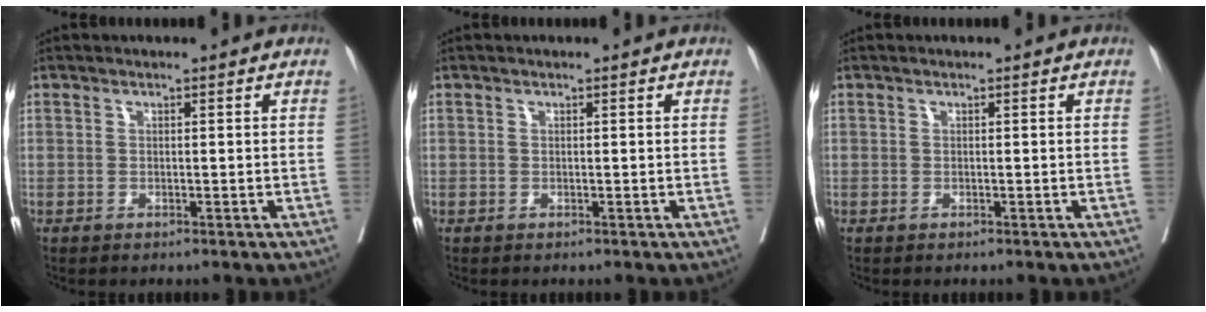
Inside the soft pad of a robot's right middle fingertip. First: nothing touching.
{"total": 0.0}
{"total": 0.0}